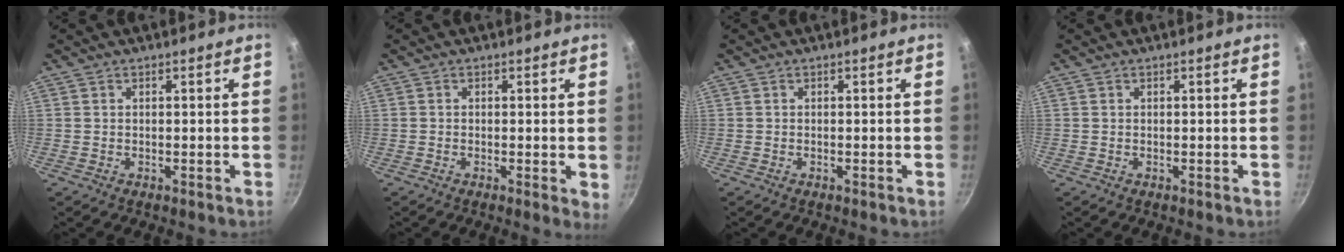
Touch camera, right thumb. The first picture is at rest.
{"total": 2.3, "force": [0.0, 0.6, 2.2], "torque": [-0.026, -0.007, -0.004]}
{"total": 0.0}
{"total": 0.0}